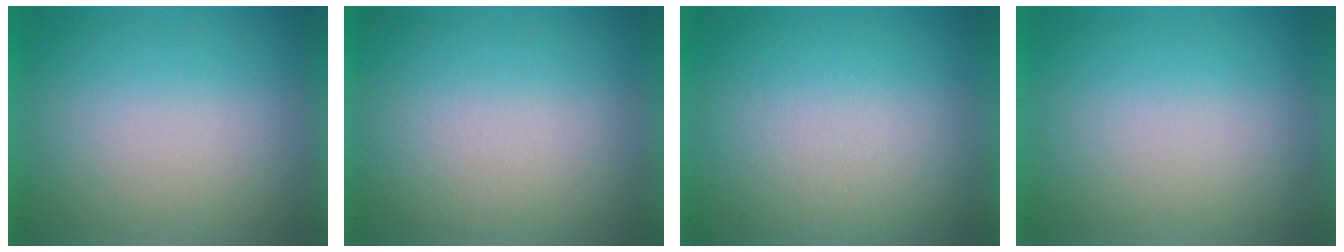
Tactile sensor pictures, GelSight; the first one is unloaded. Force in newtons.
{"total": 1.4}
{"total": 2.7}
{"total": 0.0}